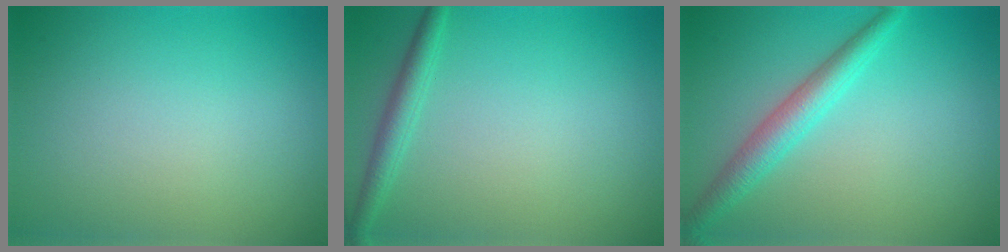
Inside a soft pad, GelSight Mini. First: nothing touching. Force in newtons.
{"total": 2.0, "press": 2.0, "slide": 0.1}
{"total": 3.4, "press": 3.4, "slide": 0.1}